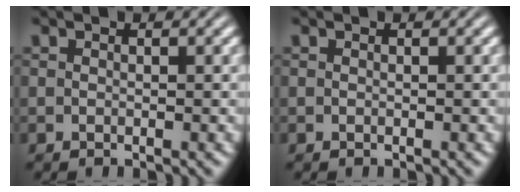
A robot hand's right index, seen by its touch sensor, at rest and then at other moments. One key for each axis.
{"total": 0.0}